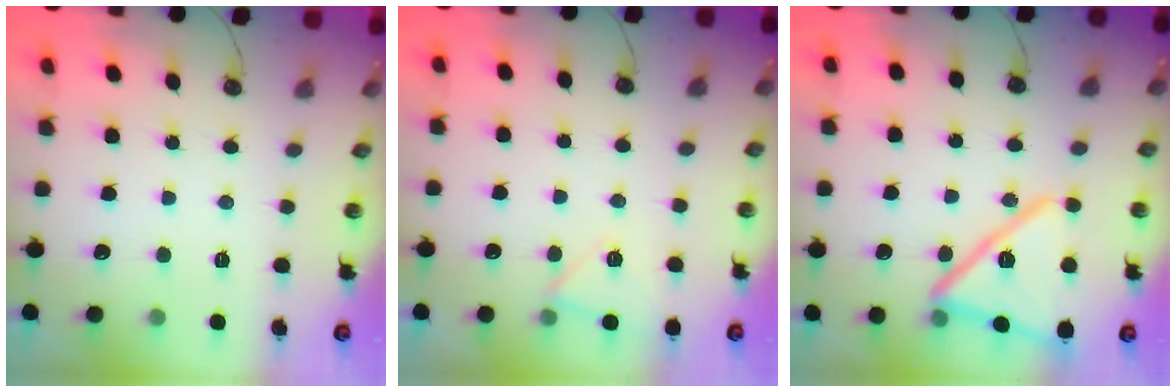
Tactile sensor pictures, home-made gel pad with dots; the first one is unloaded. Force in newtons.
{"total": 4.8, "press": 3.2, "slide": 3.6}
{"total": 18.5, "press": 18.4, "slide": 2.5}